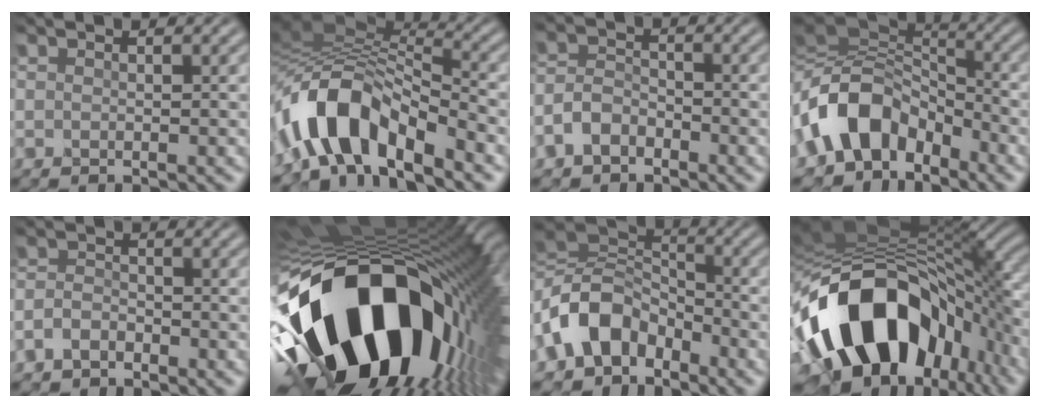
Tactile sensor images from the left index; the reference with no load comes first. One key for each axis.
{"total": 9.2, "fx": -4.6, "fy": 4.2, "fz": 6.7, "tx": -0.118, "ty": 0.018, "tz": -0.091}
{"total": 3.0, "fx": -2.2, "fy": 1.7, "fz": 1.2, "tx": -0.033, "ty": 0.009, "tz": -0.048}
{"total": 9.8, "fx": -3.6, "fy": 6.6, "fz": 6.3, "tx": -0.113, "ty": 0.023, "tz": -0.080}
{"total": 2.0, "fx": -1.6, "fy": 1.0, "fz": 0.8, "tx": -0.020, "ty": 0.009, "tz": -0.037}
{"total": 20.7, "fx": -5.7, "fy": 11.6, "fz": 16.1, "tx": -0.297, "ty": -0.042, "tz": -0.094}
{"total": 9.2, "fx": -3.9, "fy": 6.5, "fz": 5.2, "tx": -0.105, "ty": 0.012, "tz": -0.090}
{"total": 16.3, "fx": -5.6, "fy": 10.0, "fz": 11.5, "tx": -0.202, "ty": -0.001, "tz": -0.089}